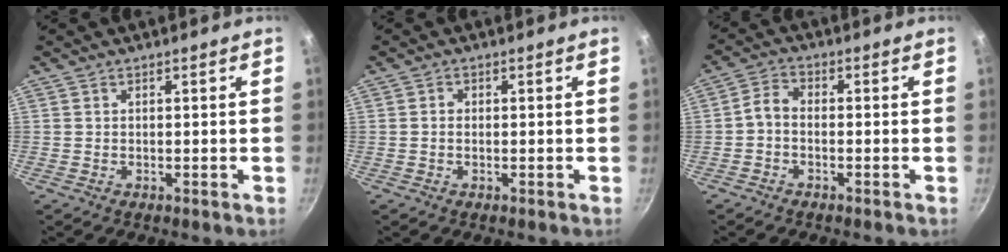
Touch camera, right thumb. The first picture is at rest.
{"total": 1.0, "force": [-0.1, 0.8, 0.4], "torque": [-0.001, 0.003, -0.006]}
{"total": 3.6, "force": [-1.0, 2.3, 2.6], "torque": [-0.048, 0.018, -0.030]}